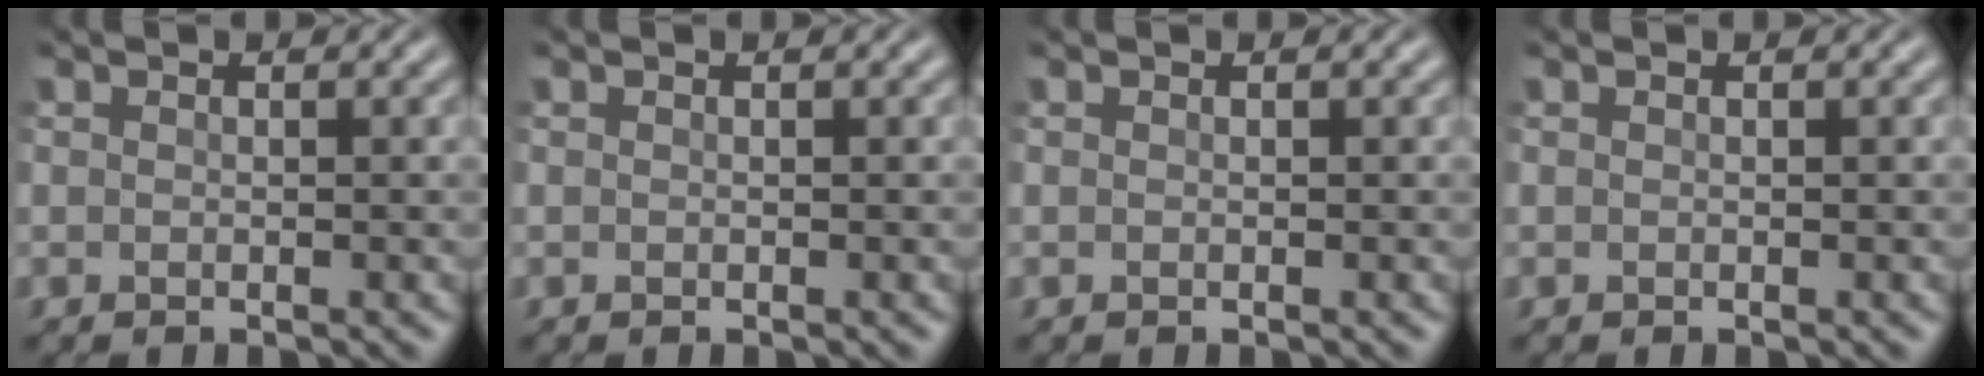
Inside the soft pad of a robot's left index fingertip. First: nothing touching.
{"total": 0.0}
{"total": 0.0}
{"total": 0.0}